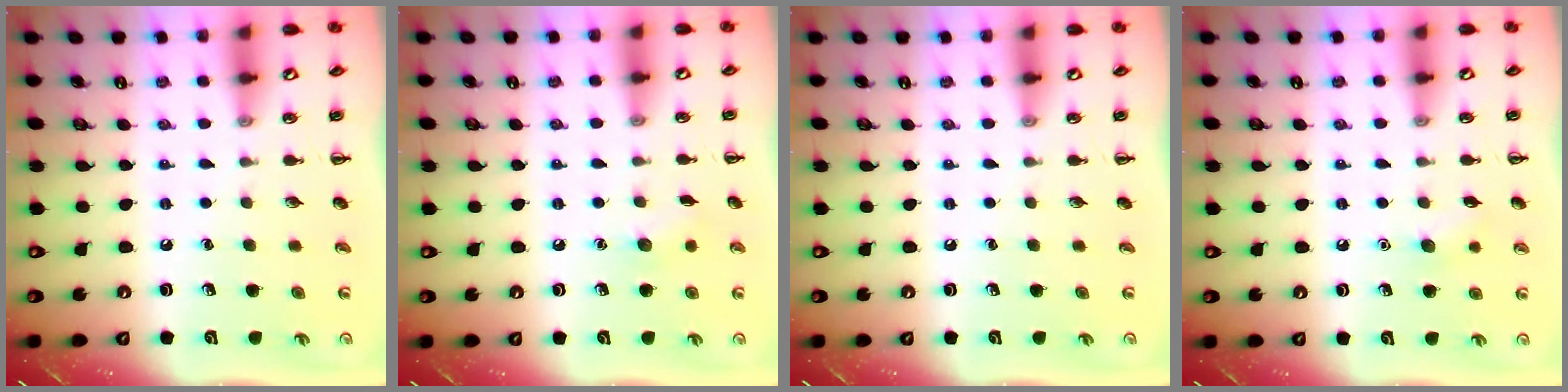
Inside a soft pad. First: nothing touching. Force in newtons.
{"total": 5.8, "press": 5.6, "slide": 1.6}
{"total": 0.0}
{"total": 6.3, "press": 6.1, "slide": 1.6}